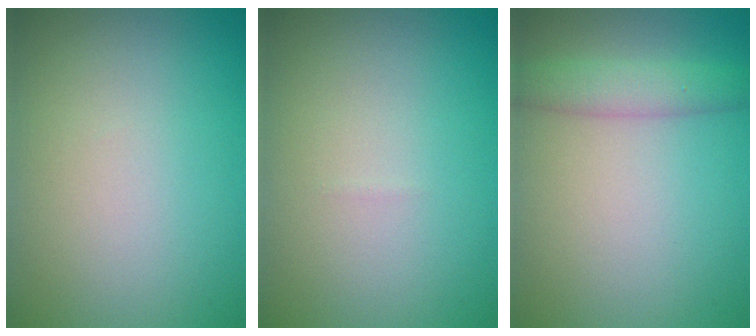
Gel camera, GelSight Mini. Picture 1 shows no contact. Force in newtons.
{"total": 0.0}
{"total": 2.8, "press": 2.8, "slide": 0.1}